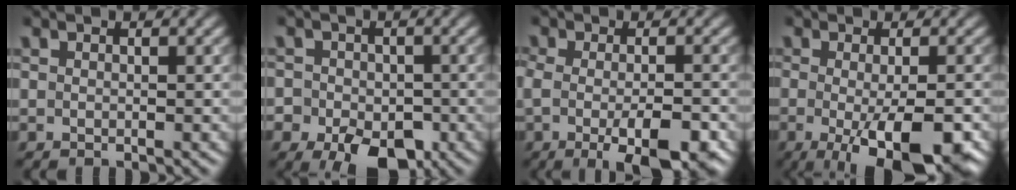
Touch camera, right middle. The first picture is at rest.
{"total": 8.0, "force": [-3.8, 5.8, 4.1], "torque": [-0.039, -0.028, -0.065]}
{"total": 6.6, "force": [-2.7, 2.3, 5.6], "torque": [-0.096, -0.014, -0.038]}
{"total": 8.6, "force": [-3.1, 2.5, 7.6], "torque": [-0.118, -0.017, -0.034]}